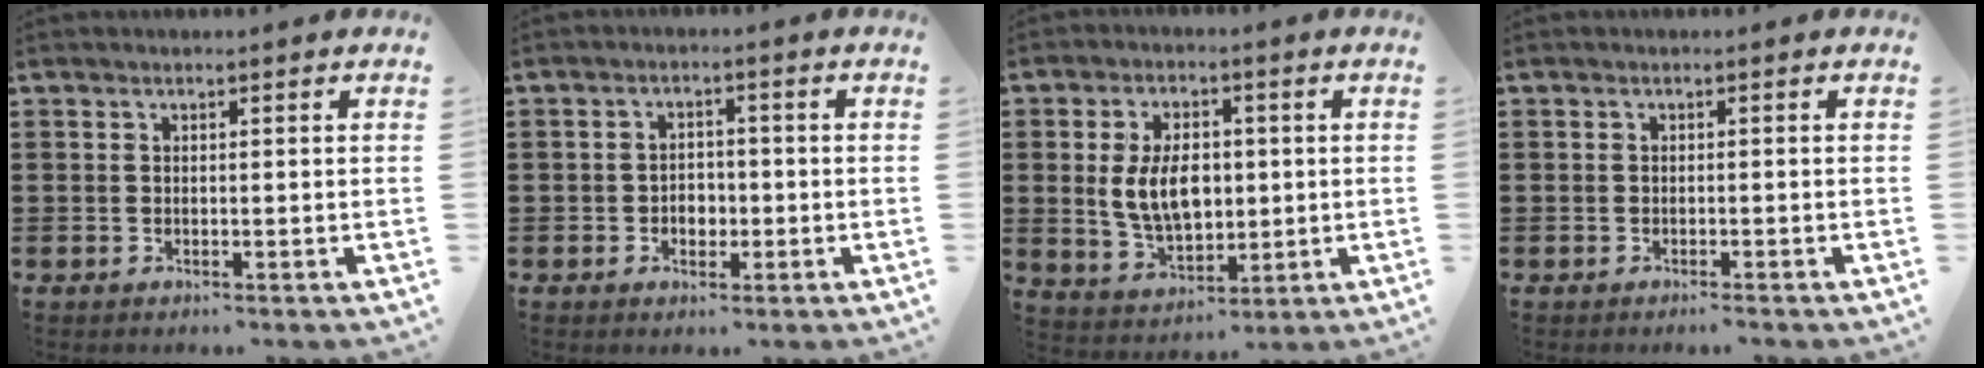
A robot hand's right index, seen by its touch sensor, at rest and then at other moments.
{"total": 2.5, "force": [-0.8, 1.9, 1.3], "torque": [-0.029, 0.006, -0.019]}
{"total": 8.5, "force": [0.7, 5.3, 6.6], "torque": [-0.130, 0.006, 0.007]}
{"total": 0.6, "force": [-0.5, 0.0, 0.3], "torque": [-0.006, -0.001, -0.011]}